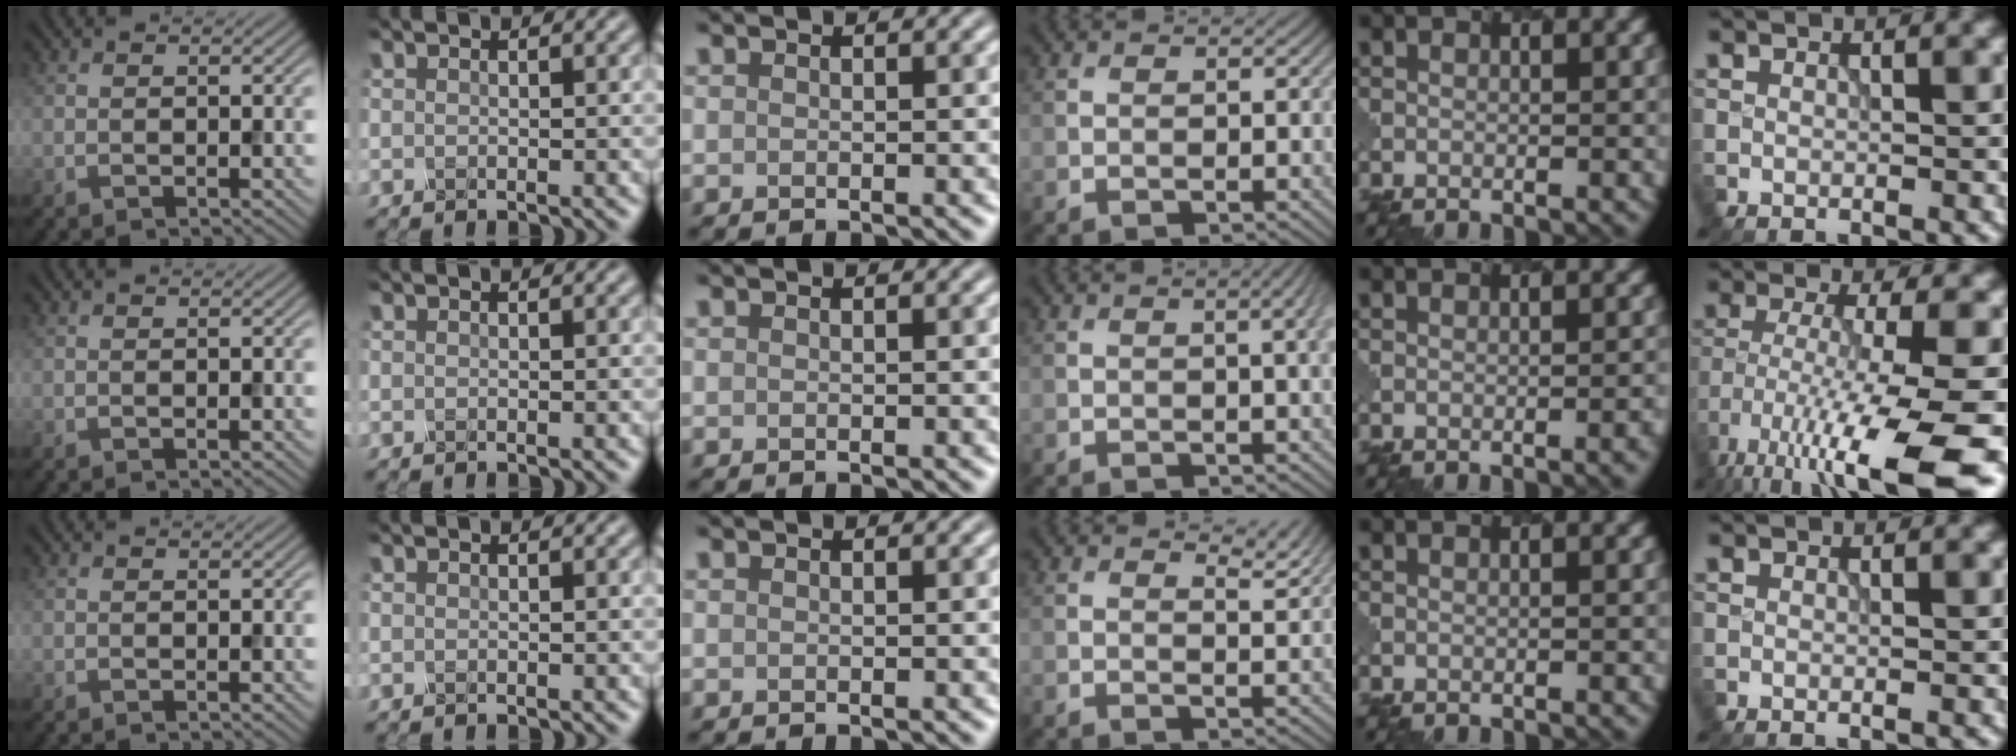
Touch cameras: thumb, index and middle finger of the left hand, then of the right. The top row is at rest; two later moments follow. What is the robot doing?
{"motion": "pour", "object": "mug"}